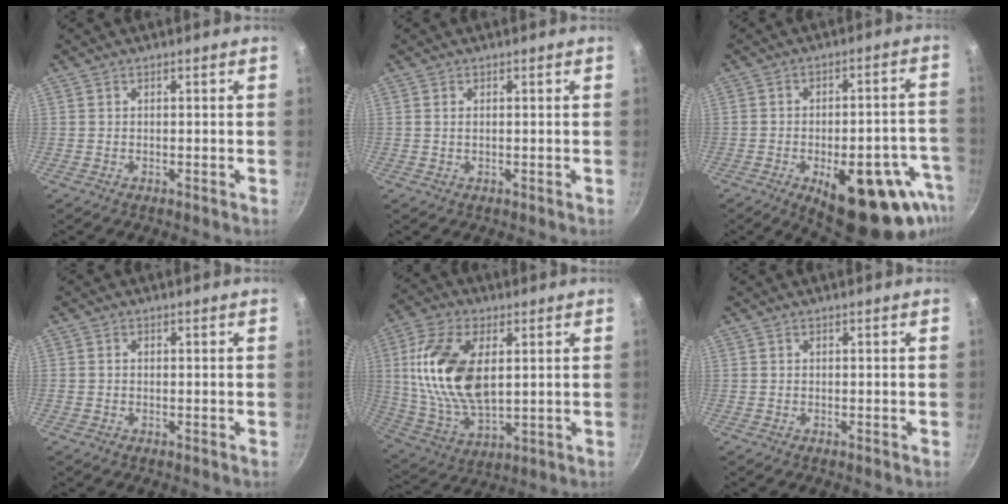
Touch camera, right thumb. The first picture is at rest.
{"total": 1.0, "force": [0.2, 0.6, 0.8], "torque": [-0.014, 0.001, 0.003]}
{"total": 23.0, "force": [-10.5, 10.2, 17.7], "torque": [-0.161, 0.028, -0.128]}
{"total": 0.6, "force": [0.0, 0.5, 0.4], "torque": [-0.005, 0.003, -0.001]}
{"total": 18.3, "force": [3.6, 10.0, 14.9], "torque": [-0.278, -0.008, 0.075]}
{"total": 0.0}